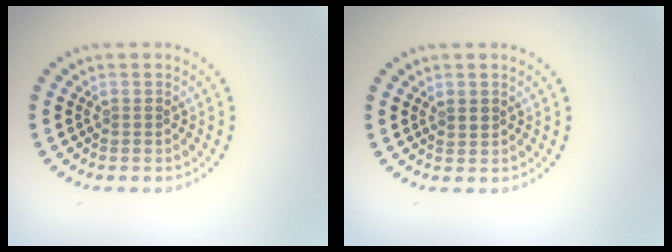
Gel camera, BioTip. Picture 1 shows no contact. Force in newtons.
{"total": 1.1, "press": 1.0, "slide": 0.5}